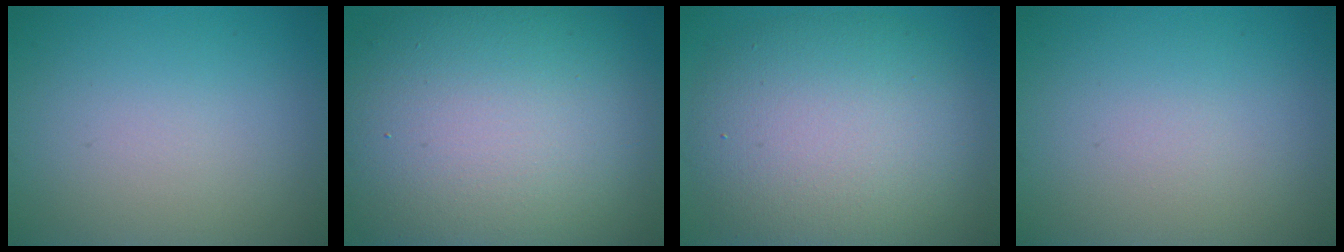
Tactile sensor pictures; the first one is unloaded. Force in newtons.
{"total": 16.4, "press": 16.4, "slide": 1.0}
{"total": 10.2, "press": 10.2, "slide": 0.5}
{"total": 0.0}